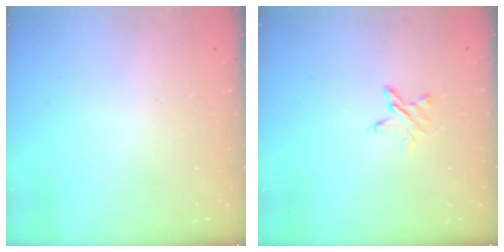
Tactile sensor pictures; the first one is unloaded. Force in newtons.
{"total": 3.9, "press": 3.9, "slide": 0.4}